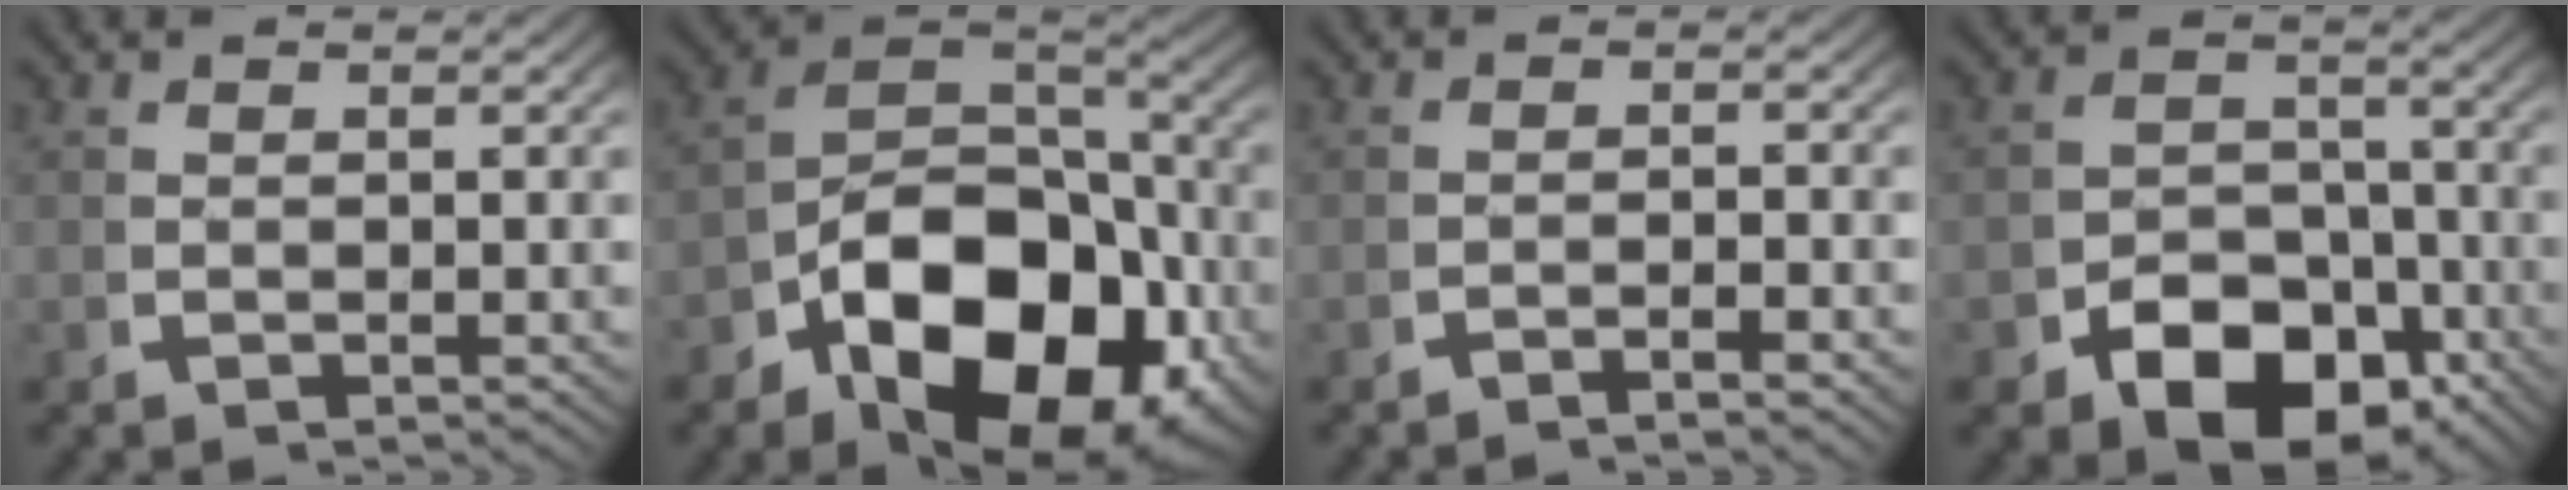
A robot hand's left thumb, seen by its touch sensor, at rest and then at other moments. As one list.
[{"total": 15.3, "force": [-4.2, 10.0, 10.8], "torque": [-0.180, -0.055, -0.054]}, {"total": 1.6, "force": [-1.4, 0.1, 0.7], "torque": [-0.010, 0.002, -0.030]}, {"total": 8.1, "force": [-4.1, 5.3, 4.5], "torque": [-0.058, -0.033, -0.057]}]